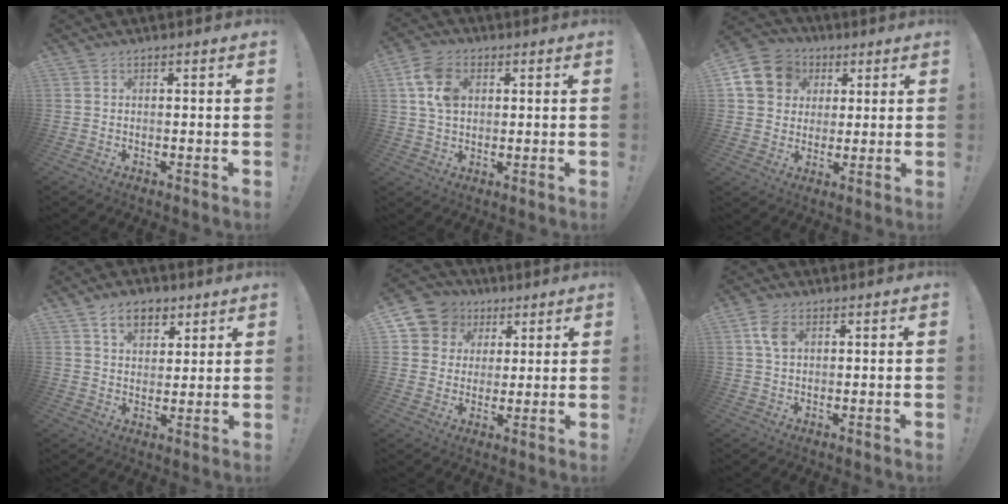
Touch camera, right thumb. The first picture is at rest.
{"total": 10.2, "force": [2.7, 7.3, 6.6], "torque": [-0.121, 0.004, 0.054]}
{"total": 13.1, "force": [4.2, 11.3, 5.1], "torque": [-0.071, -0.008, 0.089]}
{"total": 9.1, "force": [5.2, 6.0, 4.4], "torque": [-0.064, -0.017, 0.099]}
{"total": 9.8, "force": [3.8, 8.8, 2.3], "torque": [-0.034, -0.021, 0.080]}
{"total": 5.3, "force": [1.9, 3.2, 3.8], "torque": [-0.067, -0.001, 0.035]}